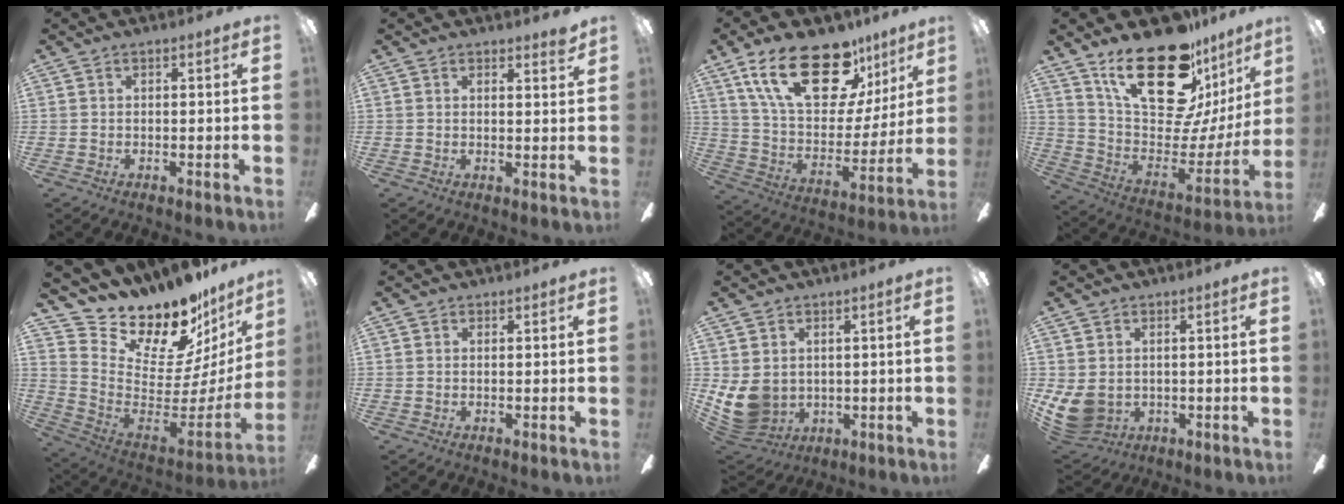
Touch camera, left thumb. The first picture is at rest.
{"total": 1.9, "force": [1.8, 0.3, 0.7], "torque": [0.001, -0.010, 0.028]}
{"total": 24.4, "force": [15.0, 11.7, 15.2], "torque": [-0.253, -0.076, 0.267]}
{"total": 27.5, "force": [17.4, 12.0, 17.5], "torque": [-0.293, -0.128, 0.311]}
{"total": 15.3, "force": [13.9, 5.2, 3.7], "torque": [-0.060, -0.135, 0.246]}
{"total": 0.0}
{"total": 9.6, "force": [0.2, 8.5, 4.5], "torque": [-0.126, -0.006, 0.007]}
{"total": 7.8, "force": [-0.4, 6.7, 3.9], "torque": [-0.103, -0.003, -0.006]}